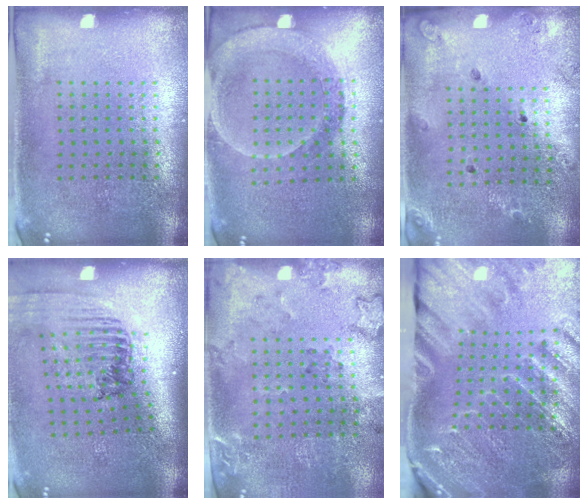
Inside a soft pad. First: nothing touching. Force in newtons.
{"total": 1.8, "press": 1.6, "slide": 0.8}
{"total": 1.3, "press": 1.2, "slide": 0.4}
{"total": 1.7, "press": 1.5, "slide": 0.7}
{"total": 2.0, "press": 1.5, "slide": 1.4}
{"total": 2.9, "press": 2.9, "slide": 0.5}